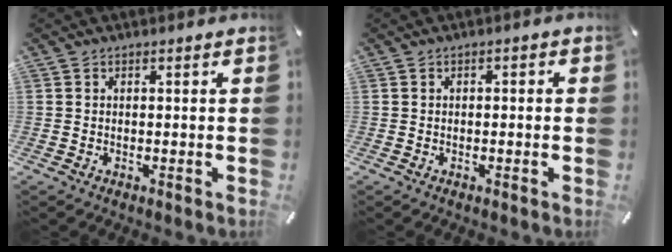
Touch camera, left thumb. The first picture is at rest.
{"total": 0.9, "force": [-0.5, 0.4, 0.6], "torque": [-0.012, 0.001, -0.009]}